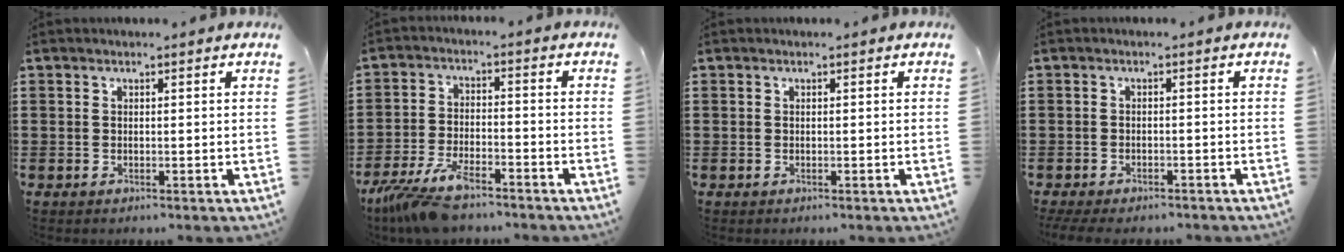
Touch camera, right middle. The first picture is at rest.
{"total": 8.0, "force": [-6.4, 1.9, 4.5], "torque": [-0.108, -0.006, -0.123]}
{"total": 0.0}
{"total": 1.6, "force": [-1.6, 0.3, 0.3], "torque": [-0.010, -0.001, -0.033]}